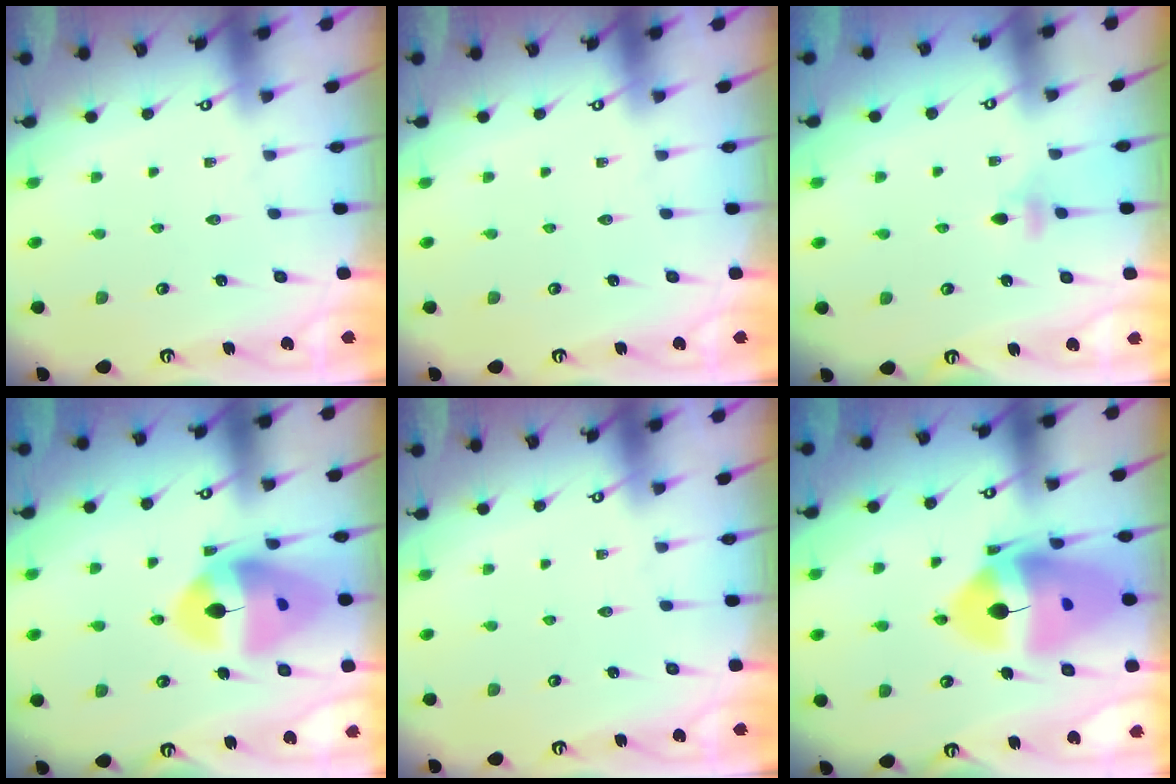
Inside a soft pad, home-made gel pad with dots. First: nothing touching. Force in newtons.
{"total": 0.0}
{"total": 3.6, "press": 3.5, "slide": 1.0}
{"total": 16.7, "press": 16.6, "slide": 2.3}
{"total": 0.0}
{"total": 19.9, "press": 19.8, "slide": 2.2}